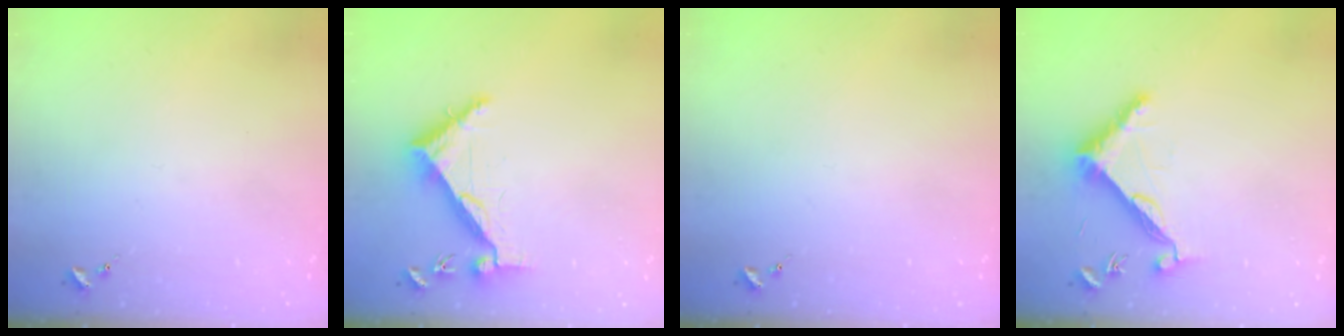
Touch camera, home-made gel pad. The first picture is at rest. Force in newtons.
{"total": 6.2, "press": 6.2, "slide": 0.7}
{"total": 0.0}
{"total": 8.3, "press": 8.2, "slide": 0.5}